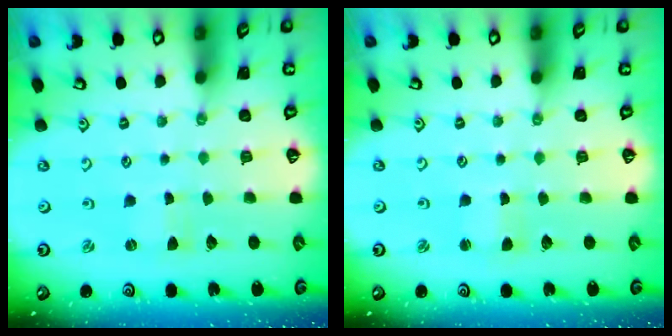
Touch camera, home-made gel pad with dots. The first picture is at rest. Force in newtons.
{"total": 0.9, "press": 0.9, "slide": 0.2}